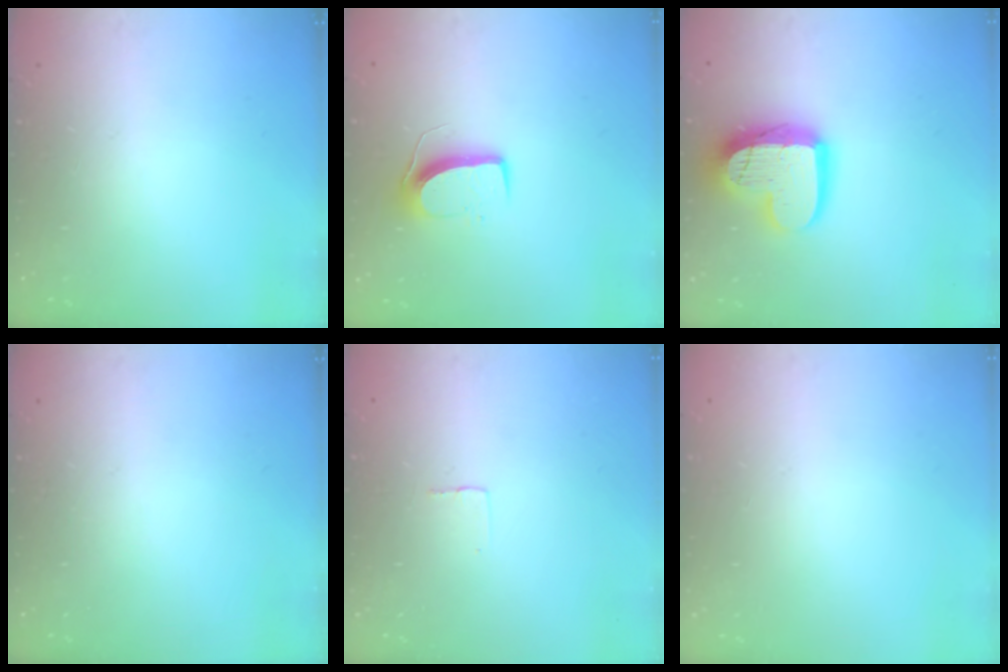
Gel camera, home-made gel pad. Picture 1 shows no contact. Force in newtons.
{"total": 9.3, "press": 9.3, "slide": 0.5}
{"total": 17.3, "press": 17.3, "slide": 1.7}
{"total": 0.0}
{"total": 2.4, "press": 2.4, "slide": 0.1}
{"total": 0.0}